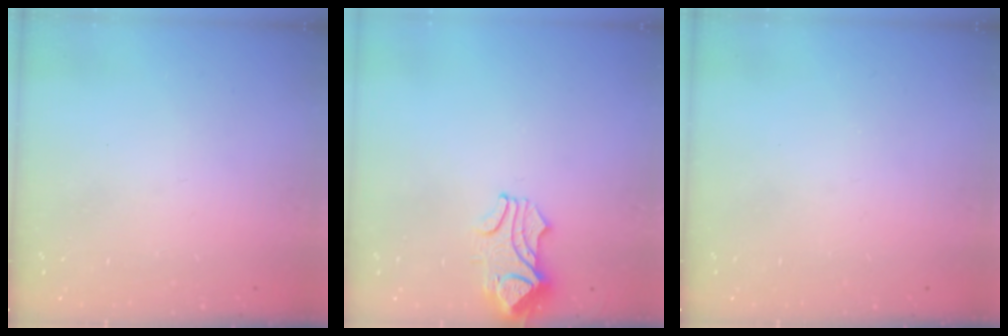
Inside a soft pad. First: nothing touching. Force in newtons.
{"total": 1.5, "press": 1.5, "slide": 0.5}
{"total": 0.0}